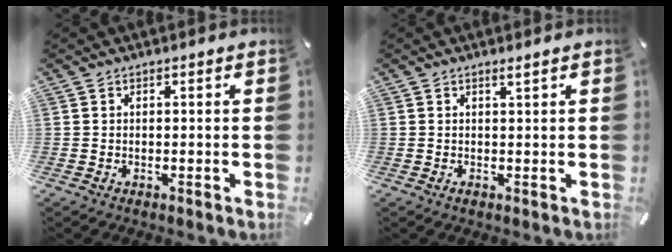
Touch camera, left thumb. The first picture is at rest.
{"total": 1.2, "force": [0.5, 0.1, 1.1], "torque": [-0.022, -0.004, 0.010]}